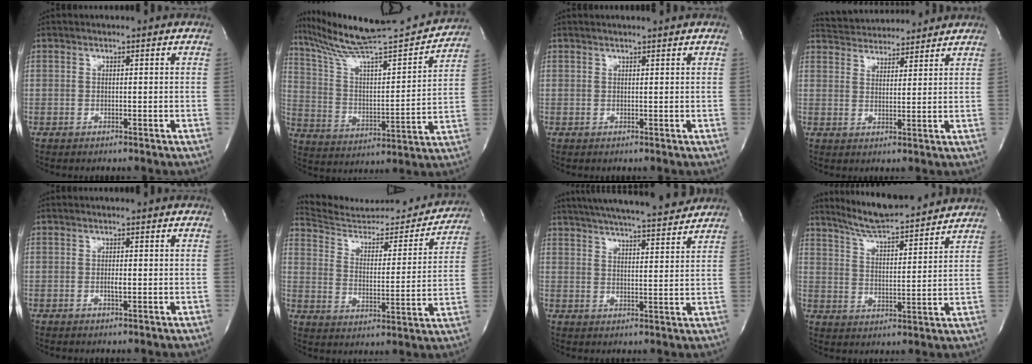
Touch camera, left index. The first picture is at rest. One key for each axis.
{"total": 22.3, "fx": 20.6, "fy": 0.8, "fz": 8.5, "tx": -0.148, "ty": -0.024, "tz": 0.318}
{"total": 2.3, "fx": 2.2, "fy": -0.3, "fz": 0.8, "tx": -0.010, "ty": 0.007, "tz": 0.028}
{"total": 10.7, "fx": 10.3, "fy": 1.9, "fz": 2.2, "tx": -0.038, "ty": 0.023, "tz": 0.154}
{"total": 0.8, "fx": 0.0, "fy": 0.1, "fz": 0.8, "tx": -0.015, "ty": -0.002, "tz": 0.001}
{"total": 19.5, "fx": 18.9, "fy": 3.2, "fz": 3.6, "tx": -0.046, "ty": -0.029, "tz": 0.270}
{"total": 19.0, "fx": 17.1, "fy": 1.7, "fz": 8.1, "tx": -0.138, "ty": 0.014, "tz": 0.240}
{"total": 14.3, "fx": 13.2, "fy": 1.1, "fz": 5.3, "tx": -0.092, "ty": 0.006, "tz": 0.204}